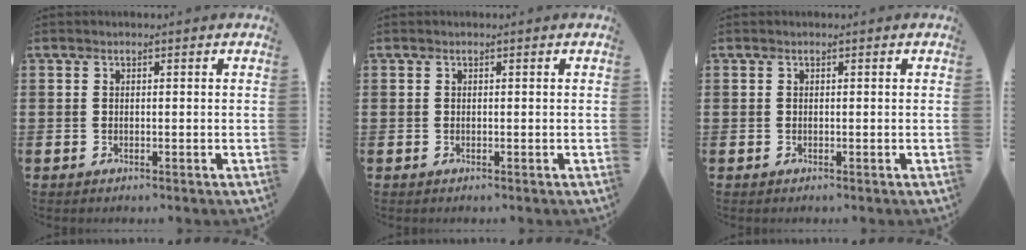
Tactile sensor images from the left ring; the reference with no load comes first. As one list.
[{"total": 0.0}, {"total": 0.0}]